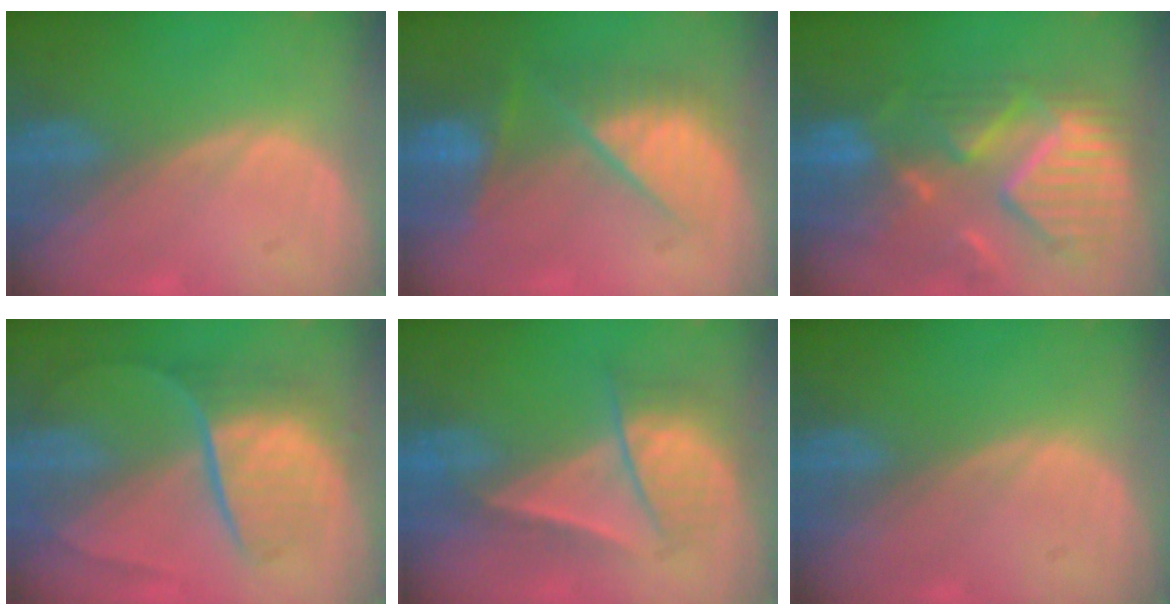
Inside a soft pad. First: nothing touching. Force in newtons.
{"total": 9.7, "press": 8.2, "slide": 5.1}
{"total": 12.2, "press": 10.5, "slide": 6.1}
{"total": 9.2, "press": 7.6, "slide": 5.1}
{"total": 6.6, "press": 6.6, "slide": 0.5}
{"total": 0.0}